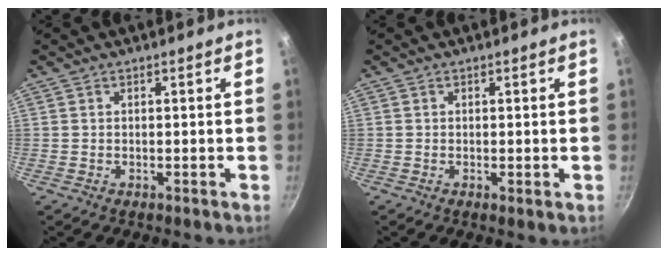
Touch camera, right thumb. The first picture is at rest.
{"total": 0.8, "force": [-0.1, 0.2, 0.7], "torque": [-0.012, -0.003, -0.003]}